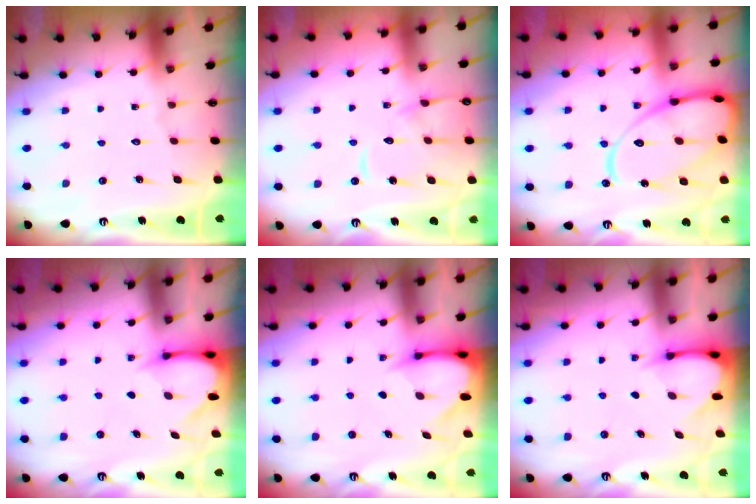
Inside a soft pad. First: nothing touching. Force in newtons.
{"total": 11.8, "press": 11.7, "slide": 1.0}
{"total": 18.5, "press": 18.4, "slide": 1.9}
{"total": 3.3, "press": 3.3, "slide": 0.3}
{"total": 3.5, "press": 3.5, "slide": 0.2}
{"total": 3.4, "press": 3.4, "slide": 0.3}